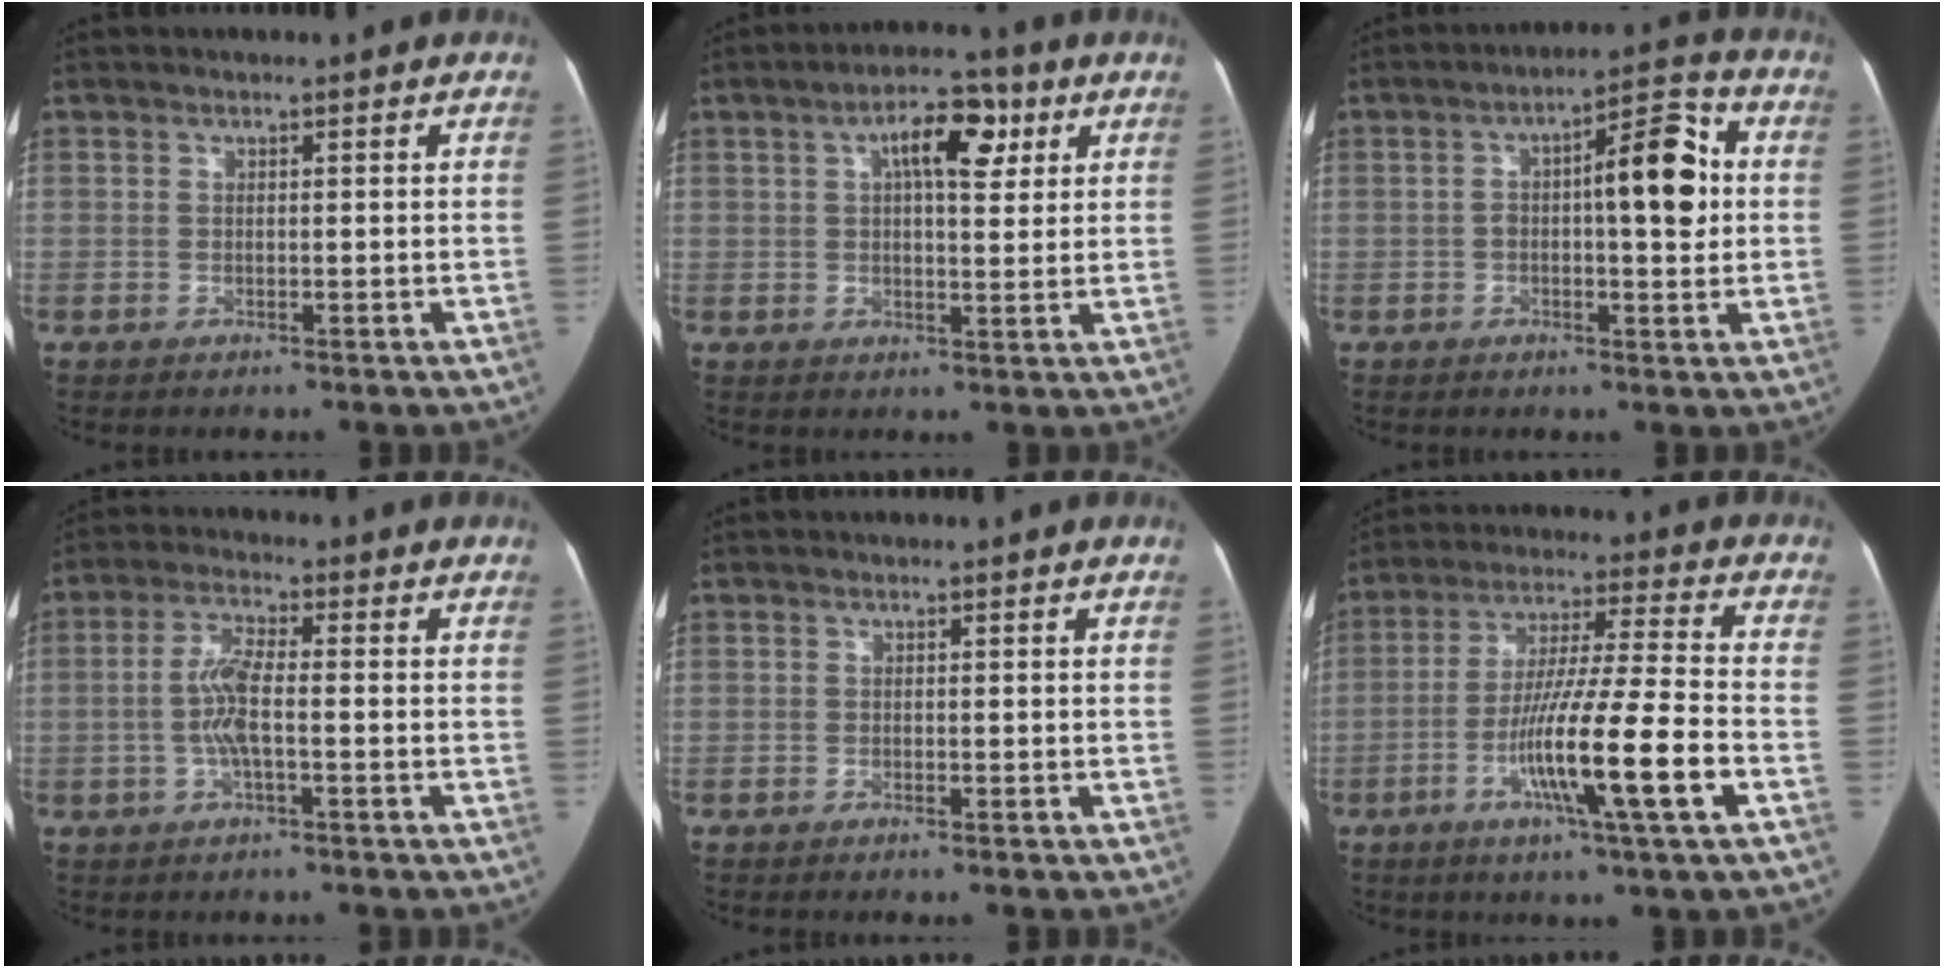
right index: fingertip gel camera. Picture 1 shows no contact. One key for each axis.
{"total": 7.9, "fx": 3.1, "fy": 3.0, "fz": 6.6, "tx": -0.104, "ty": 0.021, "tz": 0.043}
{"total": 10.2, "fx": 0.8, "fy": 2.8, "fz": 9.8, "tx": -0.137, "ty": 0.033, "tz": 0.009}
{"total": 5.8, "fx": -0.9, "fy": 1.1, "fz": 5.6, "tx": -0.123, "ty": 0.008, "tz": -0.022}
{"total": 0.6, "fx": -0.5, "fy": -0.1, "fz": 0.4, "tx": -0.012, "ty": -0.002, "tz": -0.008}
{"total": 15.1, "fx": -5.3, "fy": -0.7, "fz": 14.1, "tx": -0.254, "ty": -0.012, "tz": -0.097}